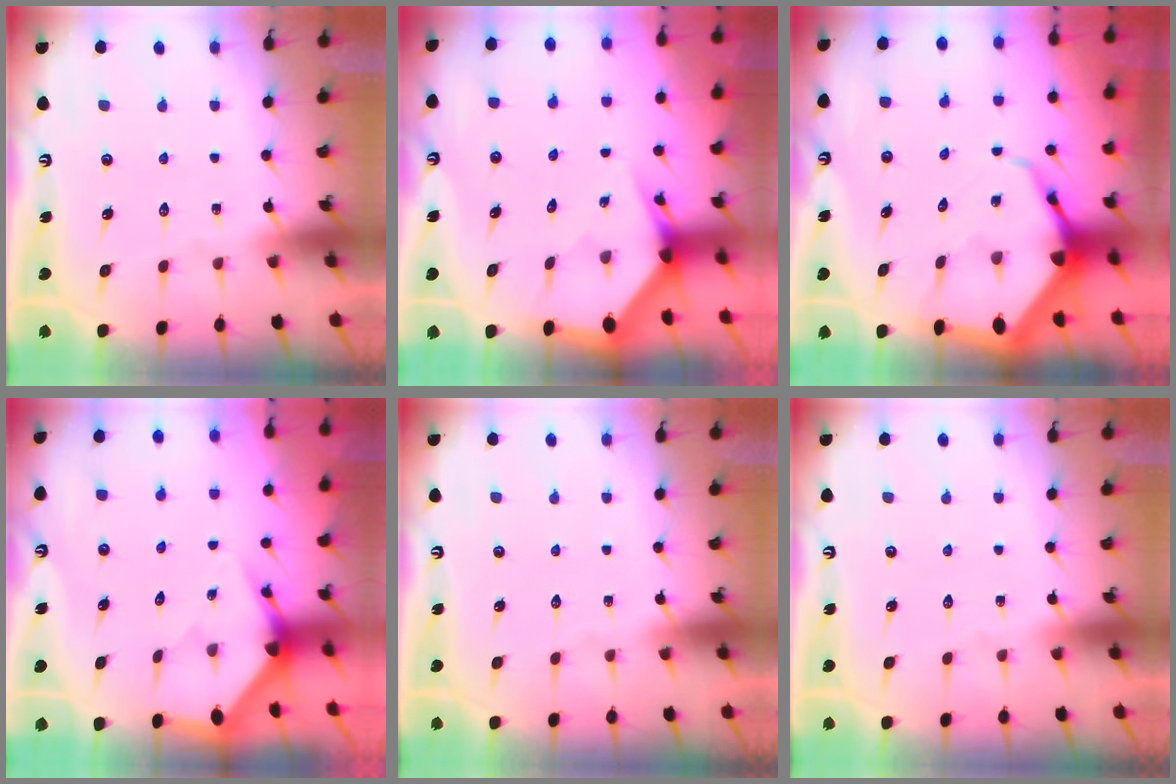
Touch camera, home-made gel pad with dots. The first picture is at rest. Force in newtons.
{"total": 3.7, "press": 3.7, "slide": 0.1}
{"total": 7.3, "press": 7.3, "slide": 0.8}
{"total": 3.4, "press": 3.4, "slide": 0.1}
{"total": 0.0}
{"total": 0.0}